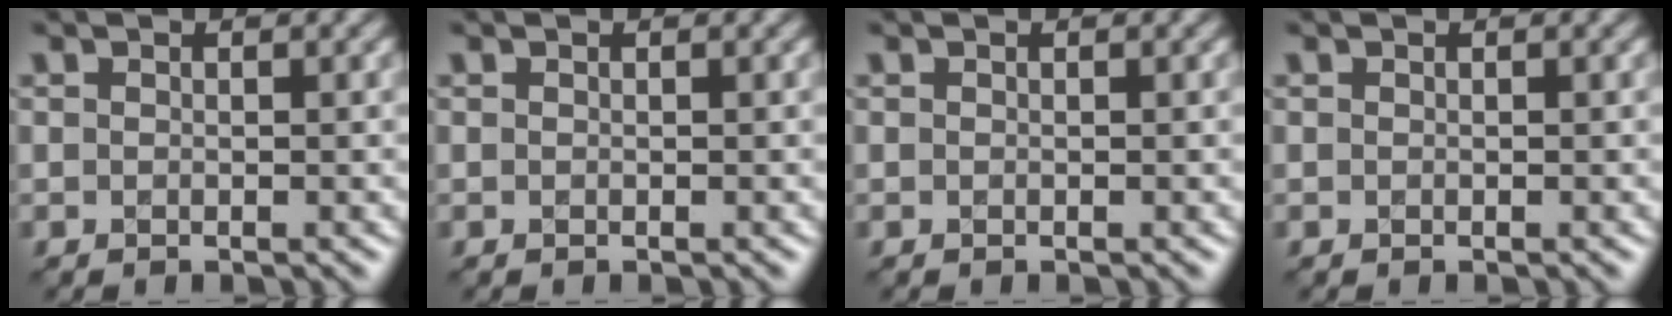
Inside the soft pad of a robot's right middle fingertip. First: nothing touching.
{"total": 0.0}
{"total": 0.0}
{"total": 0.0}